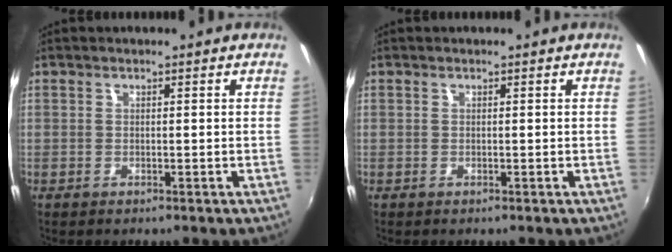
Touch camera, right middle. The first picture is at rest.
{"total": 0.0}